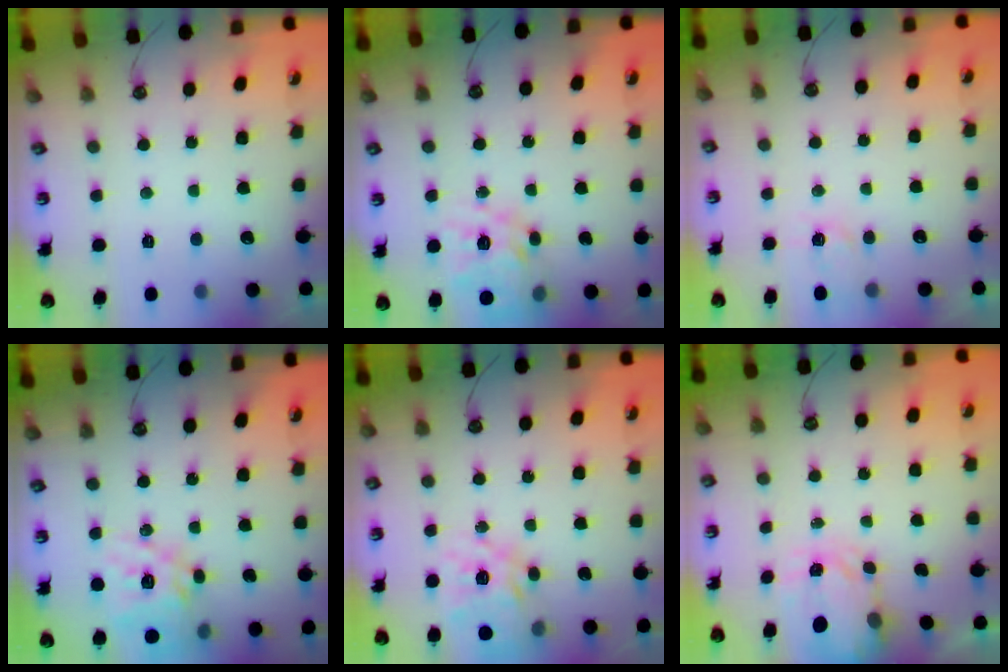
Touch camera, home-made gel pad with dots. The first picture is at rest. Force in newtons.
{"total": 14.9, "press": 14.8, "slide": 1.3}
{"total": 4.1, "press": 4.1, "slide": 0.5}
{"total": 17.6, "press": 17.5, "slide": 1.9}
{"total": 17.0, "press": 17.0, "slide": 1.6}
{"total": 3.5, "press": 3.4, "slide": 0.6}